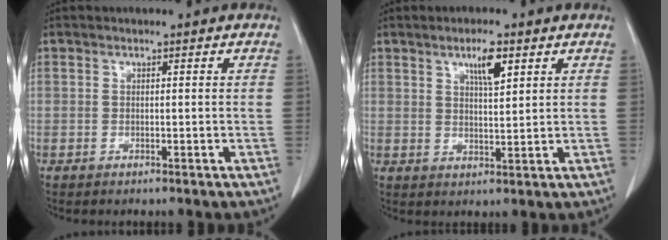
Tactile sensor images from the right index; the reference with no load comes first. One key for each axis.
{"total": 4.8, "fx": 2.6, "fy": 0.9, "fz": 4.0, "tx": -0.070, "ty": -0.001, "tz": 0.044}